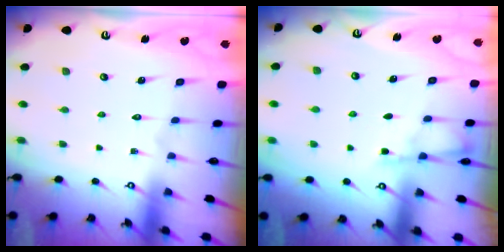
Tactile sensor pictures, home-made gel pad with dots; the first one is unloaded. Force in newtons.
{"total": 3.3, "press": 3.3, "slide": 0.4}